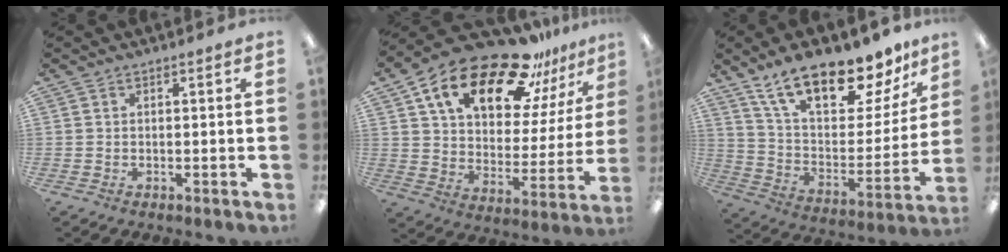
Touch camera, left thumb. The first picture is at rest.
{"total": 22.9, "force": [15.9, 9.7, 13.3], "torque": [-0.231, -0.096, 0.275]}
{"total": 22.0, "force": [16.5, 8.3, 11.9], "torque": [-0.200, -0.106, 0.287]}